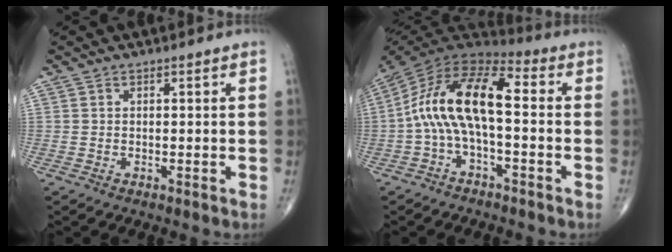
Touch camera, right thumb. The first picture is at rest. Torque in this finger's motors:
{"motor_torque": [2.16, 2.26, 0.71, -0.69, 0.48]}